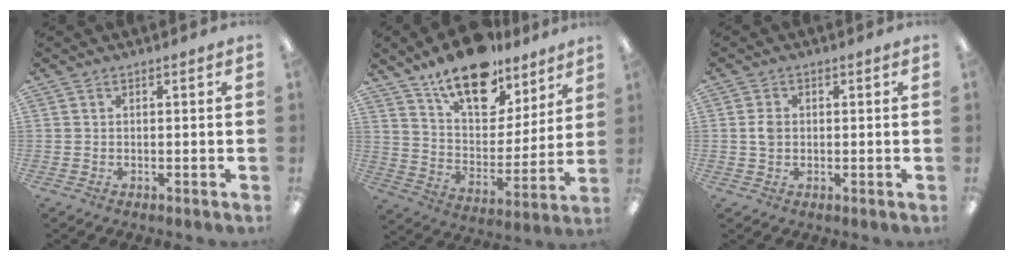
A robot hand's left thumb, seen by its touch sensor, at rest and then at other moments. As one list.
[{"total": 18.3, "force": [13.5, 8.8, 8.7], "torque": [-0.151, -0.081, 0.238]}, {"total": 2.5, "force": [0.2, 1.9, 1.6], "torque": [-0.024, 0.002, 0.001]}]